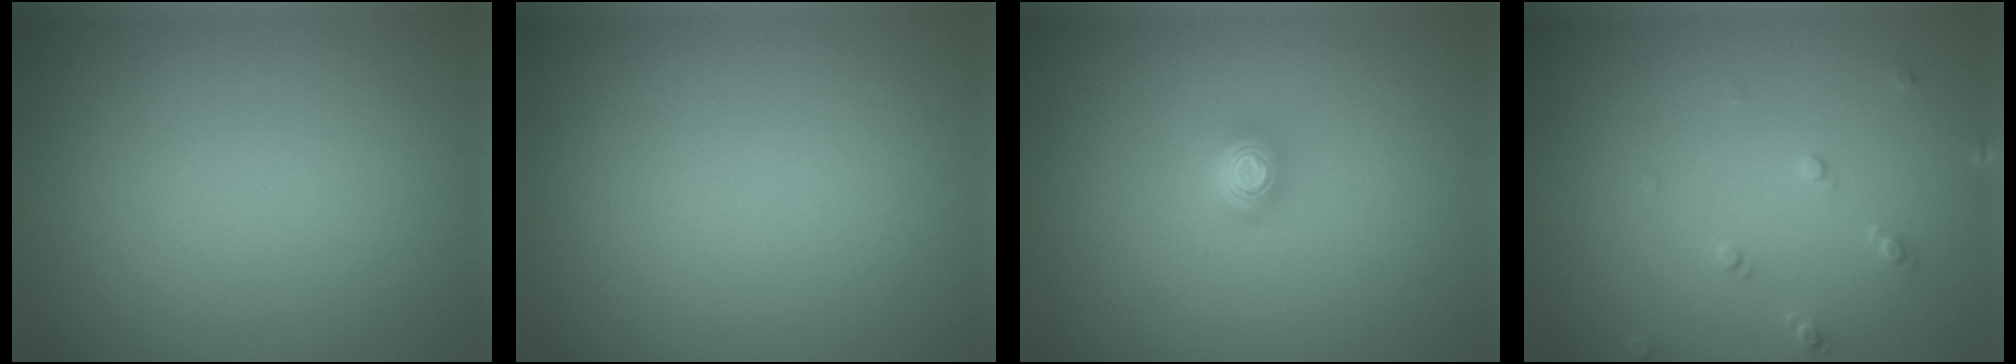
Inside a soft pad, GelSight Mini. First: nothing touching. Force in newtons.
{"total": 0.0}
{"total": 2.0, "press": 1.4, "slide": 1.4}
{"total": 1.3, "press": 1.2, "slide": 0.3}